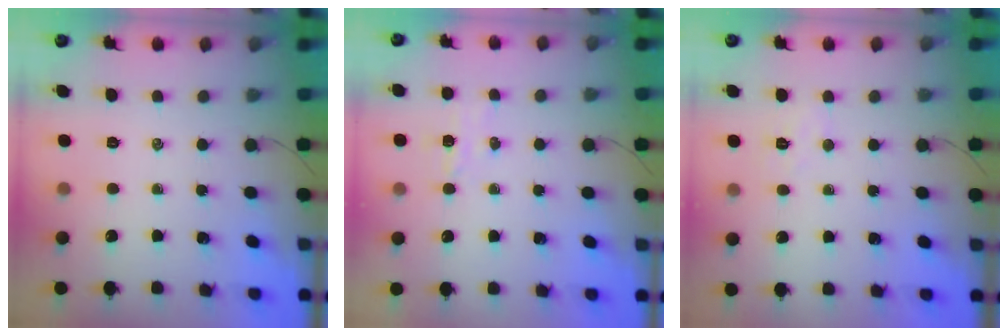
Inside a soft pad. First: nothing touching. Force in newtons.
{"total": 3.5, "press": 3.4, "slide": 0.8}
{"total": 4.3, "press": 4.2, "slide": 0.9}